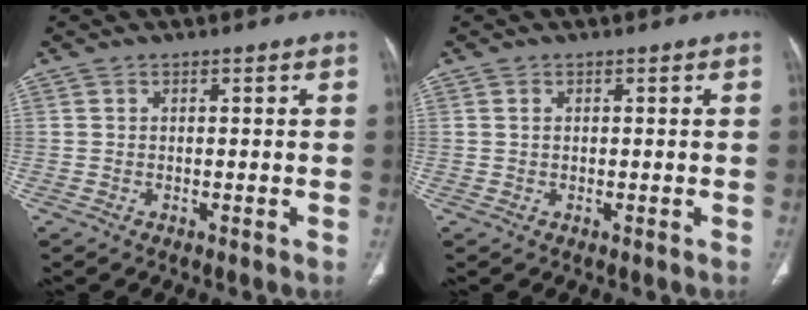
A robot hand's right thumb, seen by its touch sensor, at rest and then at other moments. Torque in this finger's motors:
{"motor_torque": [0.11, -0.09, -0.05, 0.09, 0.05]}